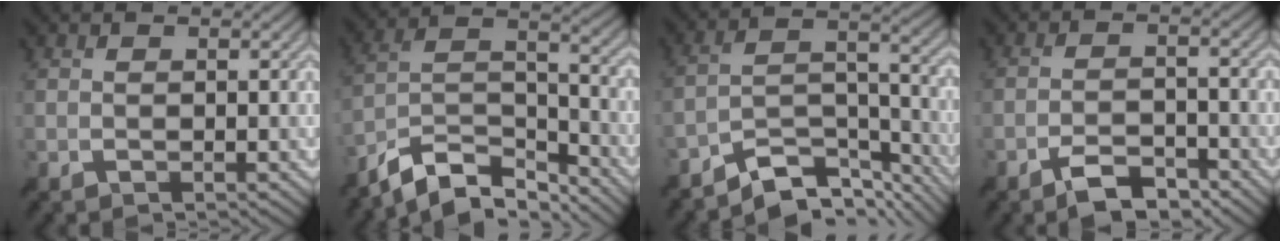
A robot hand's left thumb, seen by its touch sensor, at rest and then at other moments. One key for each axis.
{"total": 10.5, "fx": -8.4, "fy": 3.4, "fz": 5.2, "tx": -0.102, "ty": 0.007, "tz": -0.163}
{"total": 9.8, "fx": -7.9, "fy": 3.2, "fz": 4.7, "tx": -0.073, "ty": 0.004, "tz": -0.155}
{"total": 5.3, "fx": -3.8, "fy": 1.6, "fz": 3.3, "tx": -0.063, "ty": 0.007, "tz": -0.071}